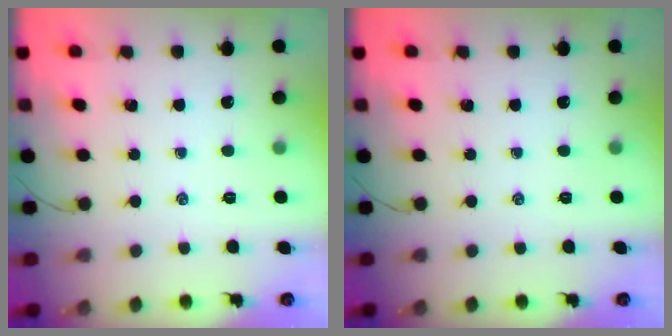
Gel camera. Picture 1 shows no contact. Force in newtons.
{"total": 0.0}